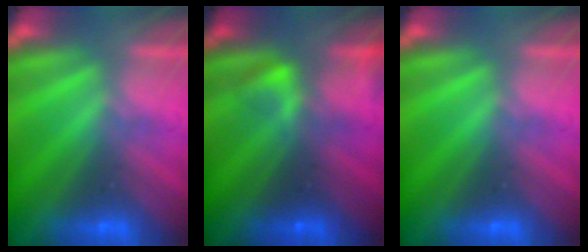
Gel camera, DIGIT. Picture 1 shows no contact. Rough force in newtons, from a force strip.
{"total": 2.4}
{"total": 0.0}